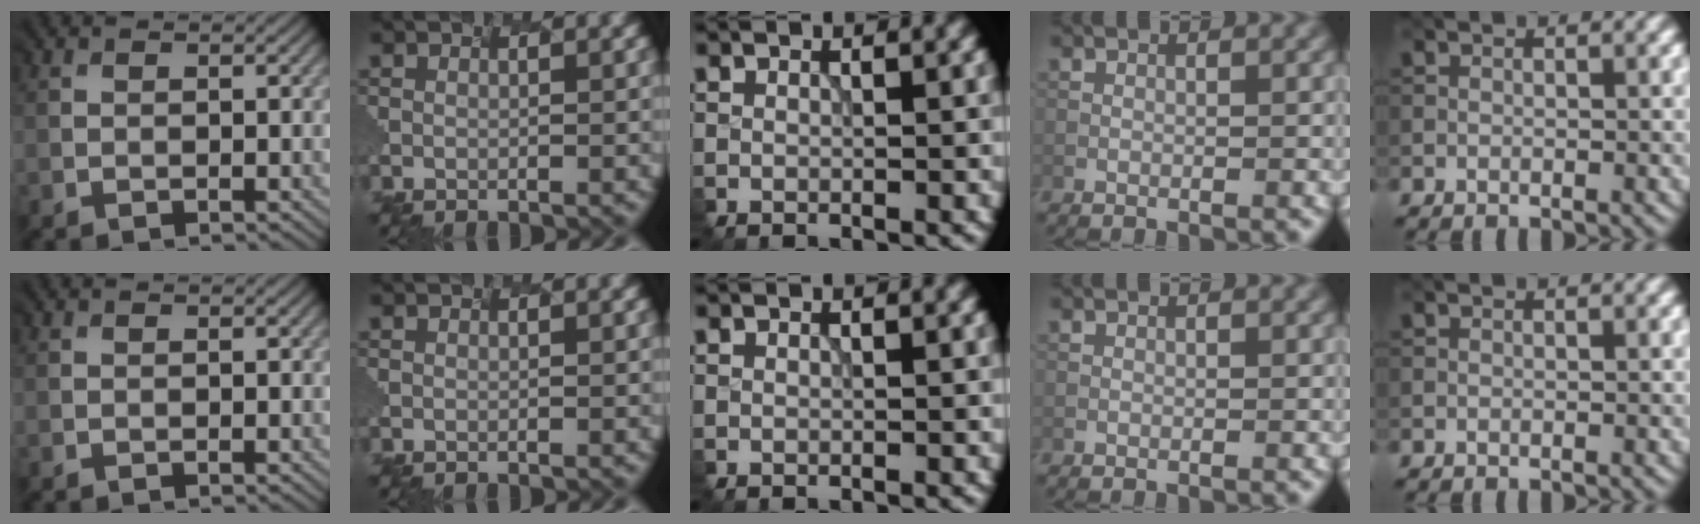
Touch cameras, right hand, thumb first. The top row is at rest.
{}